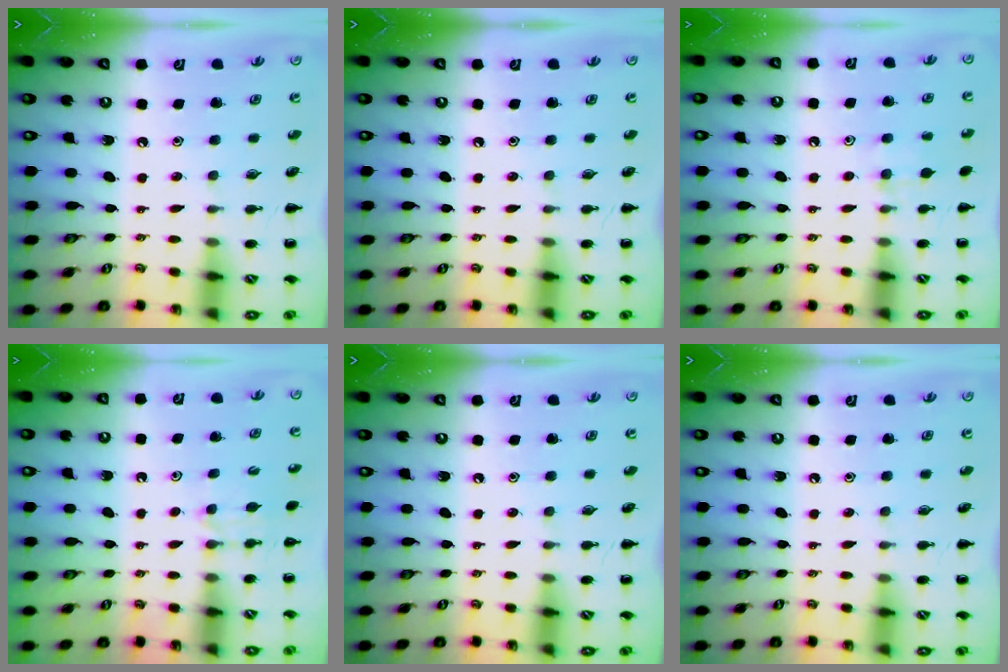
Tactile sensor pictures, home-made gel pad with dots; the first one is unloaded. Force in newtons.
{"total": 0.0}
{"total": 7.9, "press": 7.6, "slide": 2.1}
{"total": 4.4, "press": 4.1, "slide": 1.5}
{"total": 0.0}
{"total": 0.0}